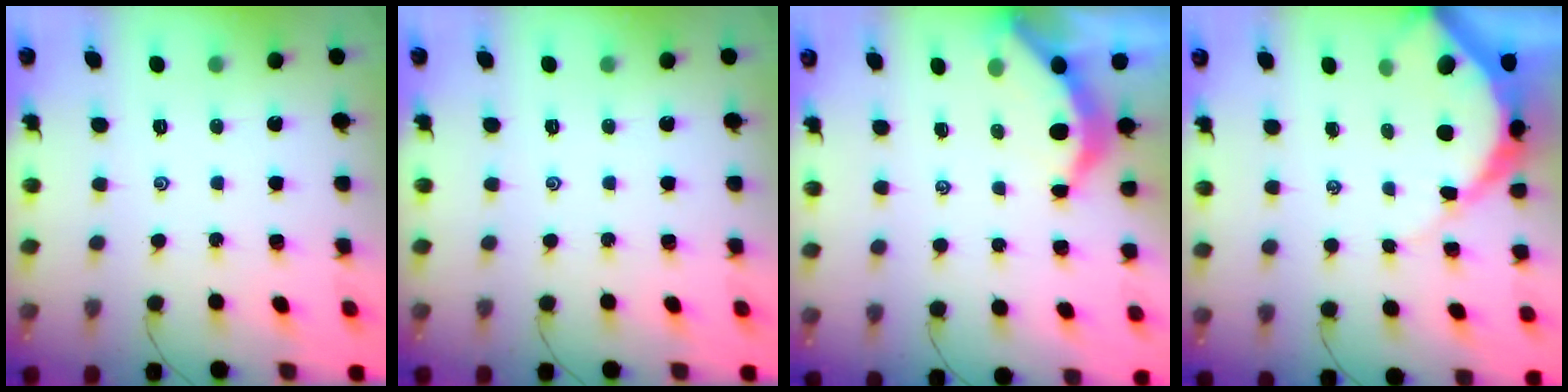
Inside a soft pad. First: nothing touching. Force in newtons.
{"total": 0.0}
{"total": 3.7, "press": 3.7, "slide": 0.5}
{"total": 8.5, "press": 8.5, "slide": 0.9}